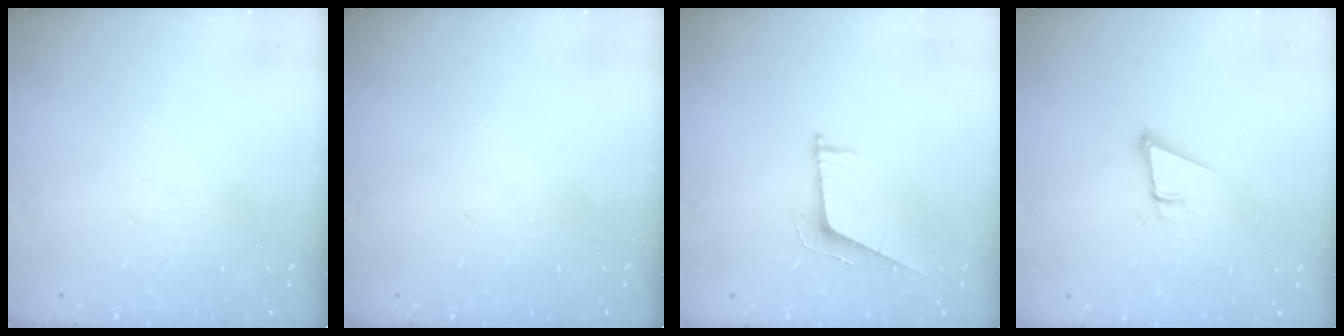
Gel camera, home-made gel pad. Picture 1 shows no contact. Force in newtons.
{"total": 0.0}
{"total": 6.5, "press": 6.5, "slide": 0.2}
{"total": 5.0, "press": 4.4, "slide": 2.4}